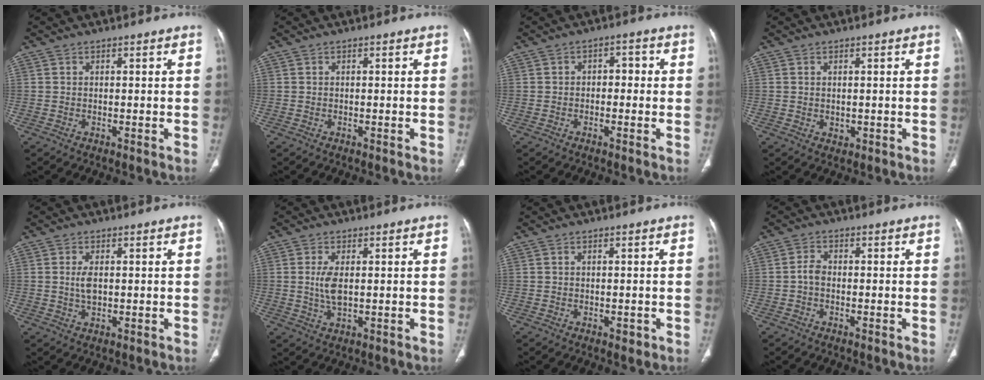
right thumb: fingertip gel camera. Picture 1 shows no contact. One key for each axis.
{"total": 0.0}
{"total": 3.0, "fx": -0.4, "fy": 2.1, "fz": 2.1, "tx": -0.010, "ty": 0.016, "tz": -0.015}
{"total": 1.3, "fx": 0.1, "fy": 1.0, "fz": 0.8, "tx": -0.015, "ty": -0.003, "tz": 0.007}
{"total": 3.1, "fx": 0.2, "fy": 1.7, "fz": 2.6, "tx": -0.053, "ty": -0.001, "tz": 0.005}
{"total": 4.5, "fx": 0.3, "fy": 2.1, "fz": 4.0, "tx": -0.088, "ty": -0.005, "tz": 0.010}
{"total": 1.3, "fx": -0.3, "fy": 0.8, "fz": 1.0, "tx": -0.012, "ty": -0.002, "tz": -0.001}
{"total": 2.2, "fx": -0.5, "fy": 1.5, "fz": 1.6, "tx": -0.028, "ty": 0.007, "tz": -0.016}